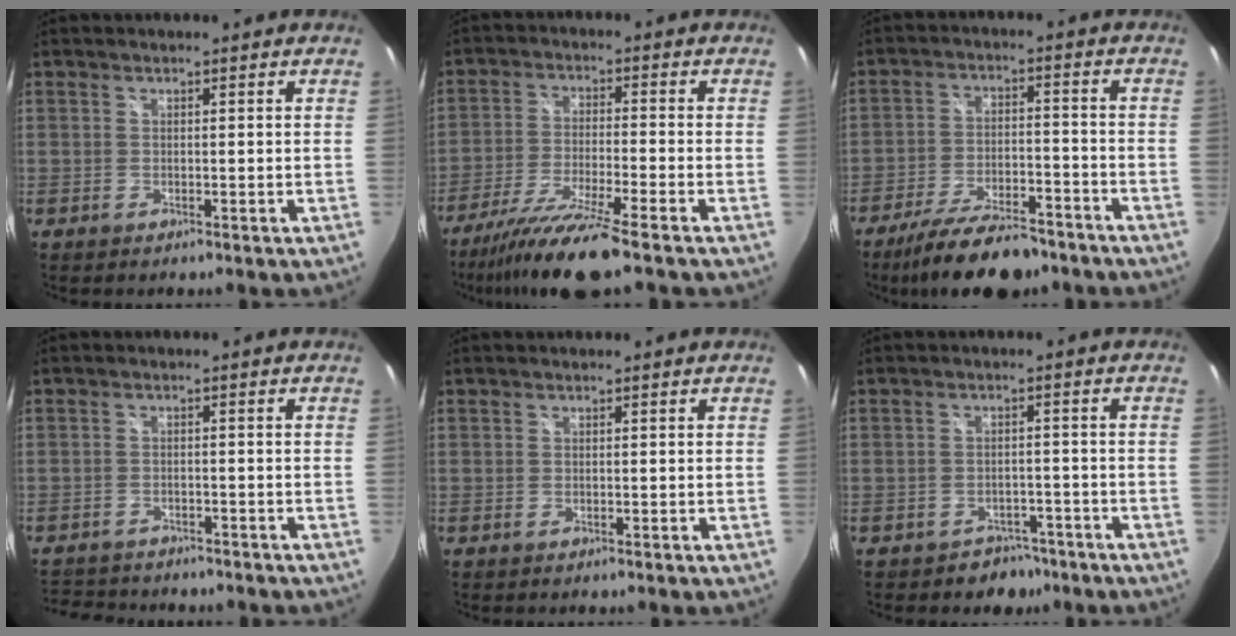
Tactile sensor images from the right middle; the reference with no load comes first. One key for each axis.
{"total": 12.0, "fx": -9.5, "fy": -0.7, "fz": 7.2, "tx": -0.155, "ty": -0.029, "tz": -0.171}
{"total": 14.2, "fx": -11.5, "fy": 4.1, "fz": 7.3, "tx": -0.148, "ty": -0.017, "tz": -0.185}
{"total": 8.3, "fx": -7.3, "fy": 3.1, "fz": 2.3, "tx": -0.067, "ty": -0.006, "tz": -0.113}
{"total": 0.0}
{"total": 4.6, "fx": -3.4, "fy": 3.1, "fz": 0.2, "tx": -0.004, "ty": 0.018, "tz": -0.044}